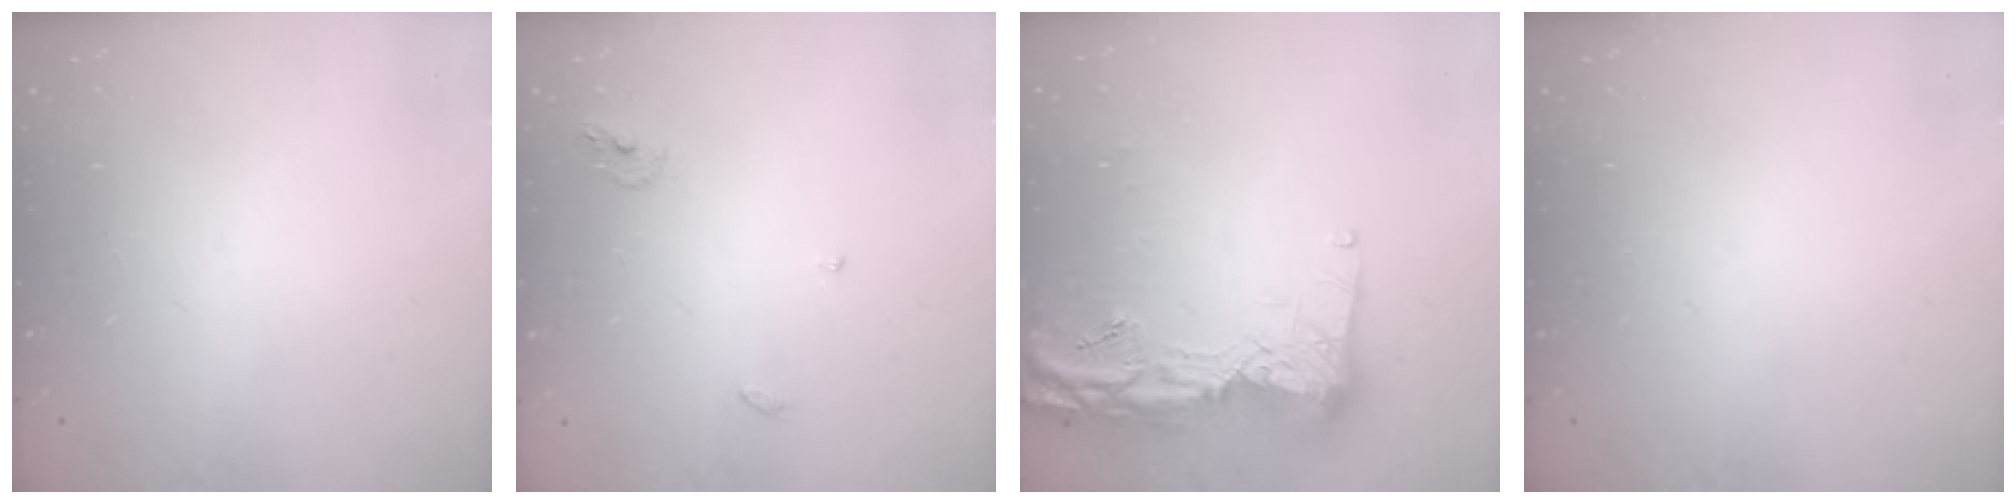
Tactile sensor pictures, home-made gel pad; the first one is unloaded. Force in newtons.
{"total": 5.2, "press": 5.2, "slide": 0.4}
{"total": 16.7, "press": 16.6, "slide": 1.5}
{"total": 0.0}